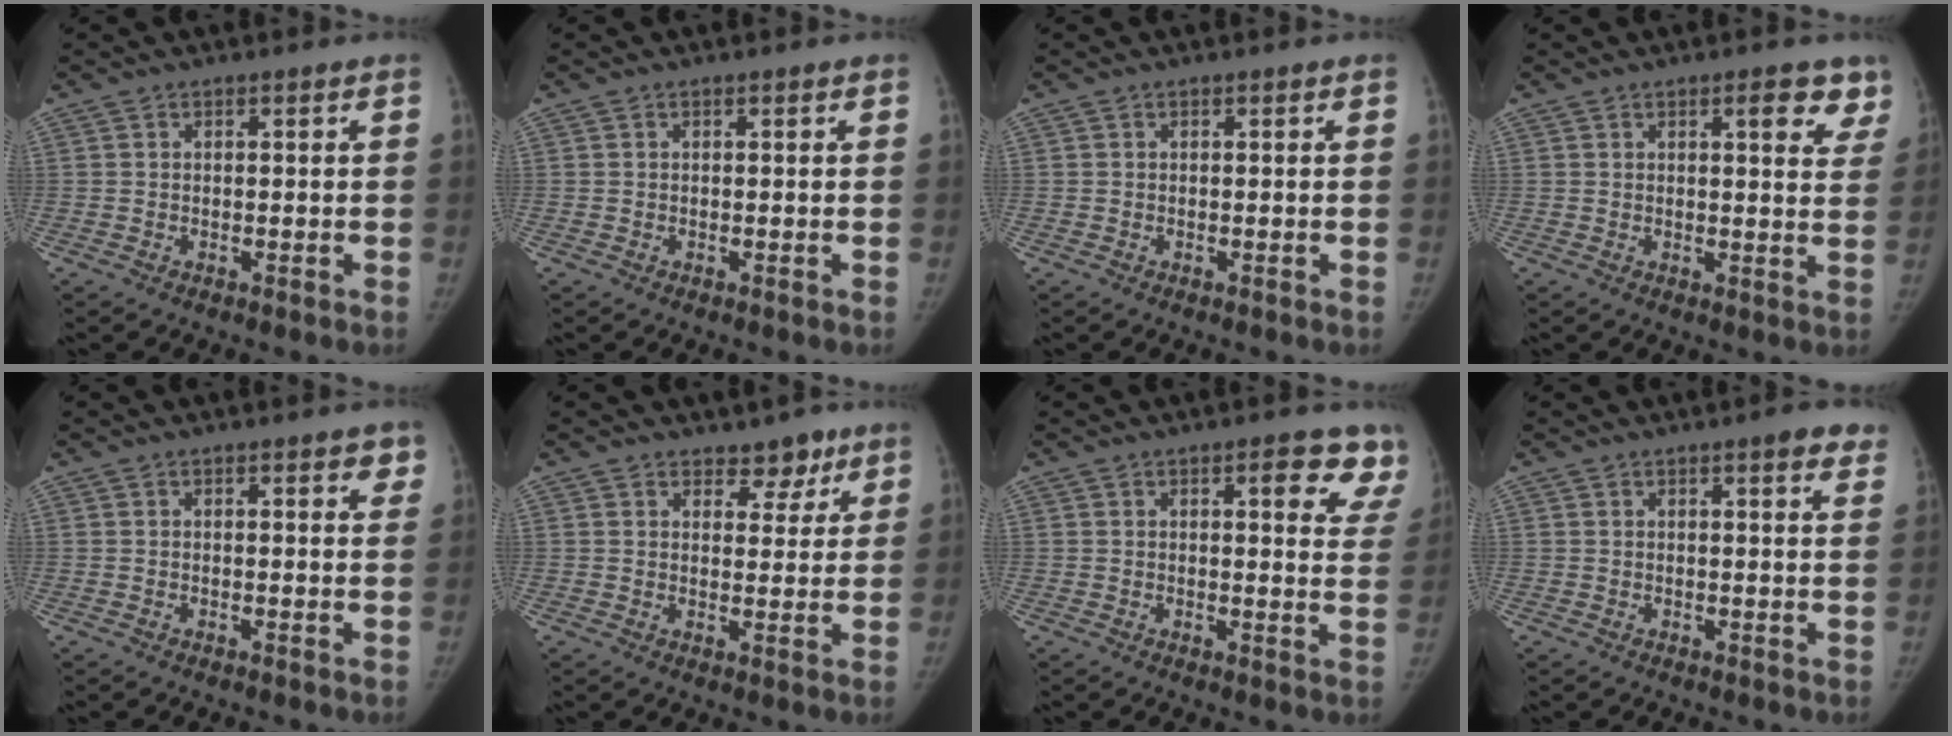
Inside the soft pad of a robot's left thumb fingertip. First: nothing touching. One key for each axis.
{"total": 0.0}
{"total": 0.0}
{"total": 7.0, "fx": 4.2, "fy": 2.3, "fz": 5.1, "tx": -0.032, "ty": -0.017, "tz": 0.049}
{"total": 3.1, "fx": 1.8, "fy": 1.2, "fz": 2.2, "tx": -0.008, "ty": -0.004, "tz": 0.016}
{"total": 5.0, "fx": 3.6, "fy": 3.0, "fz": 1.7, "tx": 0.011, "ty": -0.021, "tz": 0.051}
{"total": 10.8, "fx": 6.5, "fy": 3.6, "fz": 7.8, "tx": -0.054, "ty": -0.027, "tz": 0.063}
{"total": 5.3, "fx": 3.5, "fy": 1.2, "fz": 3.9, "tx": -0.030, "ty": -0.006, "tz": 0.038}